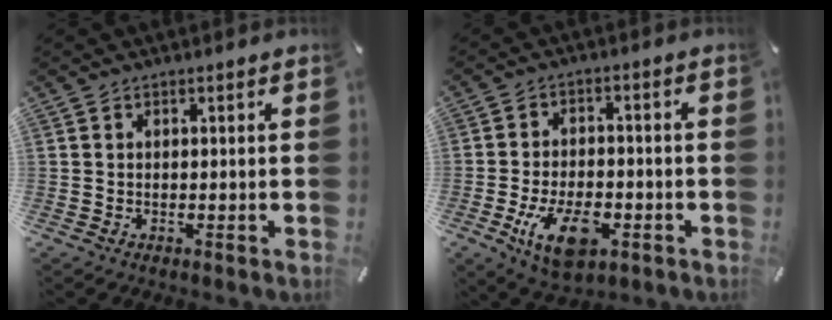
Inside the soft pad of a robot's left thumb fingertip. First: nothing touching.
{"total": 11.1, "force": [-4.5, 6.1, 8.1], "torque": [-0.156, 0.008, -0.080]}